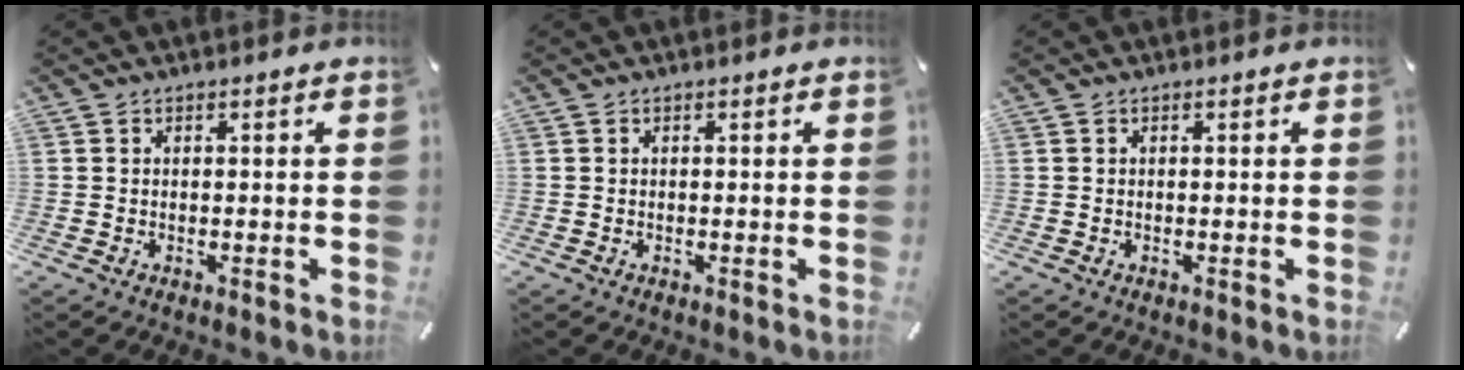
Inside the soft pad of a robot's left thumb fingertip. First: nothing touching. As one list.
[{"total": 0.0}, {"total": 0.0}]